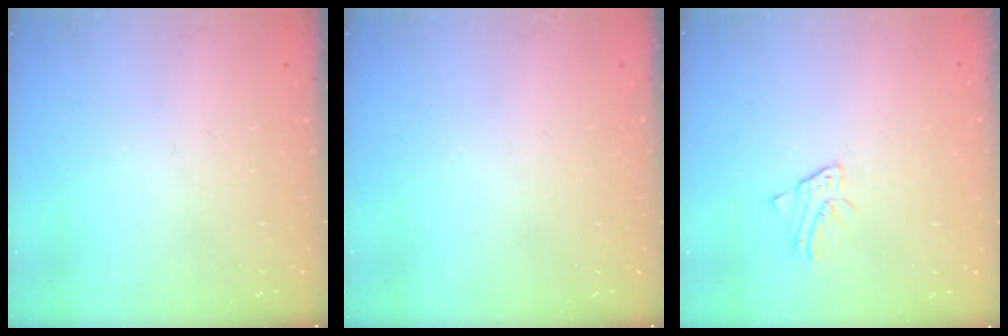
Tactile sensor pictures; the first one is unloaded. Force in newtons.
{"total": 0.0}
{"total": 1.7, "press": 1.6, "slide": 0.1}